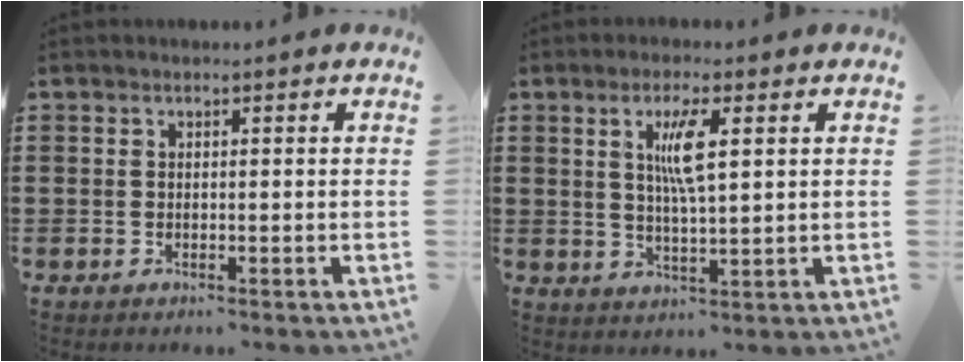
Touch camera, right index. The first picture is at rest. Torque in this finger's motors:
{"motor_torque": [0.23, -0.08, 0.24, 0.07]}